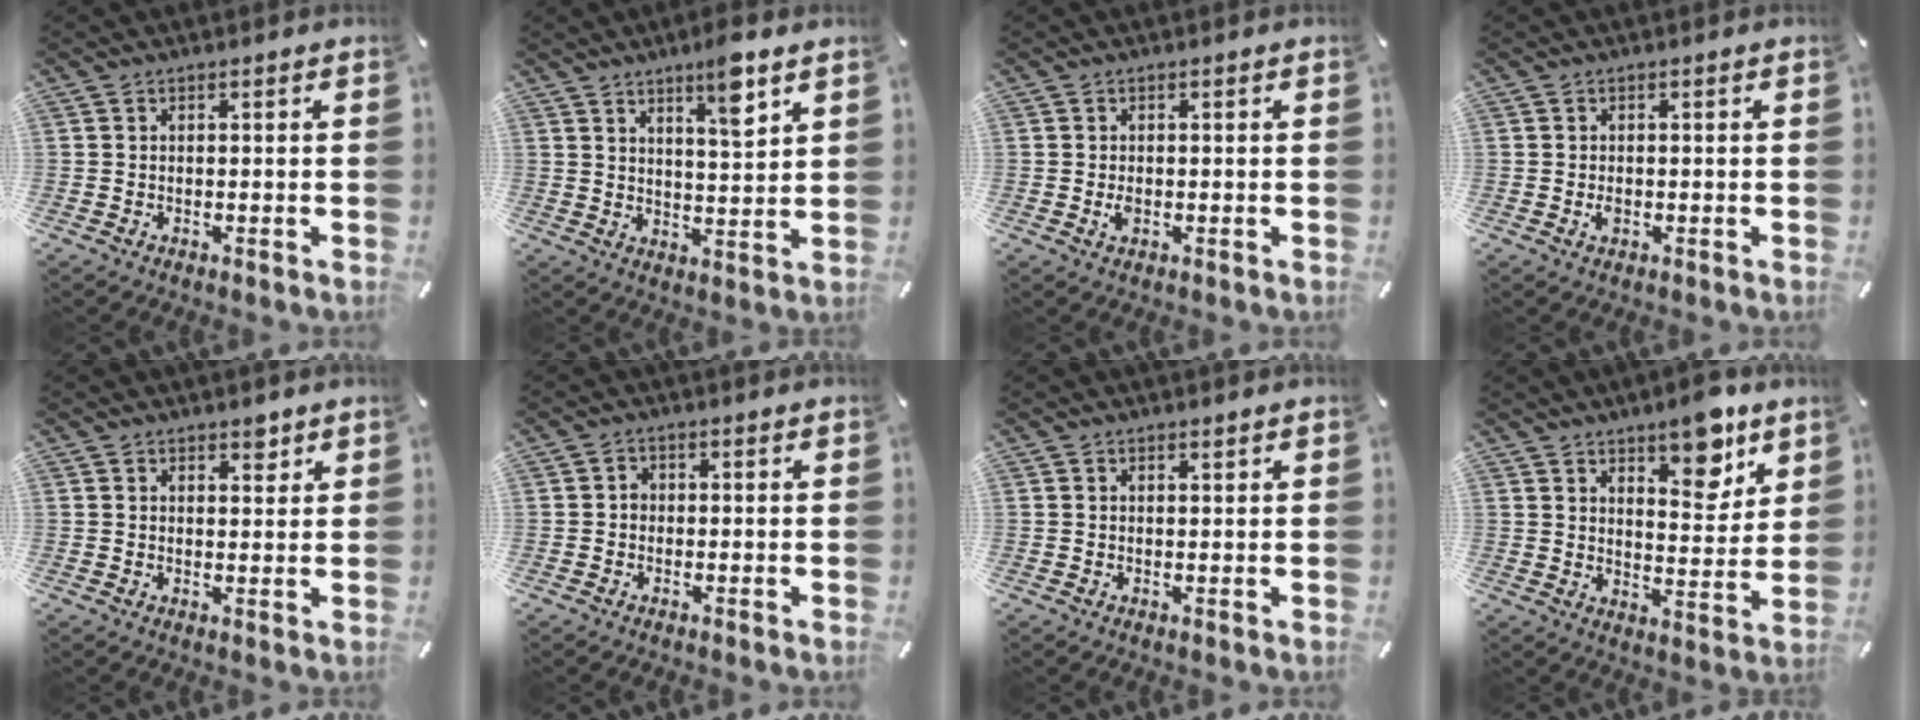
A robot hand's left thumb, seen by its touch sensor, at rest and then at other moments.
{"total": 8.0, "force": [5.8, 1.4, 5.2], "torque": [-0.071, -0.039, 0.093]}
{"total": 1.4, "force": [-0.1, 0.8, 1.2], "torque": [-0.024, 0.000, -0.002]}
{"total": 1.1, "force": [-0.2, 0.6, 0.9], "torque": [-0.017, 0.001, -0.004]}
{"total": 2.7, "force": [2.0, 1.5, 0.9], "torque": [0.009, -0.014, 0.031]}
{"total": 1.3, "force": [-0.3, 1.1, 0.6], "torque": [-0.013, 0.006, -0.008]}
{"total": 0.6, "force": [0.6, 0.2, 0.2], "torque": [-0.005, -0.001, 0.012]}
{"total": 10.9, "force": [7.8, 4.6, 6.1], "torque": [-0.071, -0.050, 0.130]}